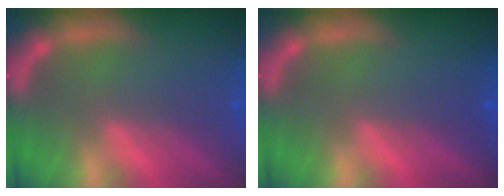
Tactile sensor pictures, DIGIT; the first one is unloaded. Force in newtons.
{"total": 0.0}